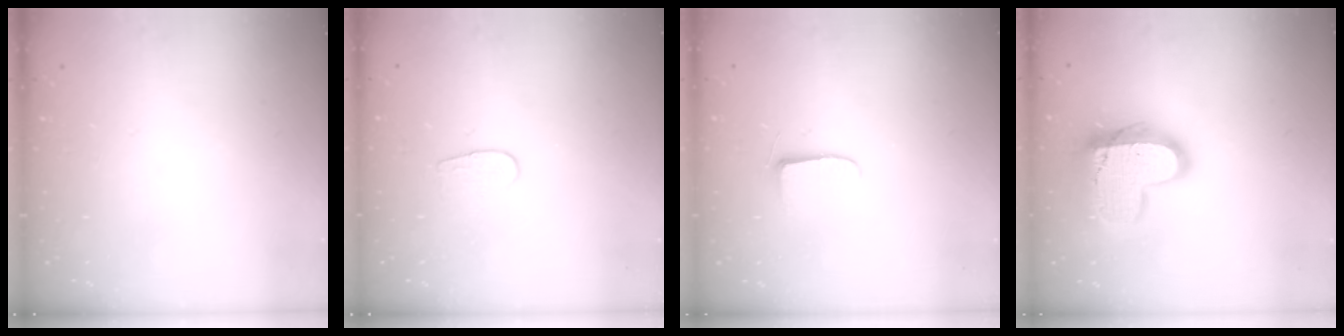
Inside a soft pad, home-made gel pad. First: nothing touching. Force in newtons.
{"total": 5.4, "press": 5.4, "slide": 0.3}
{"total": 5.1, "press": 5.1, "slide": 0.5}
{"total": 19.0, "press": 19.0, "slide": 1.5}